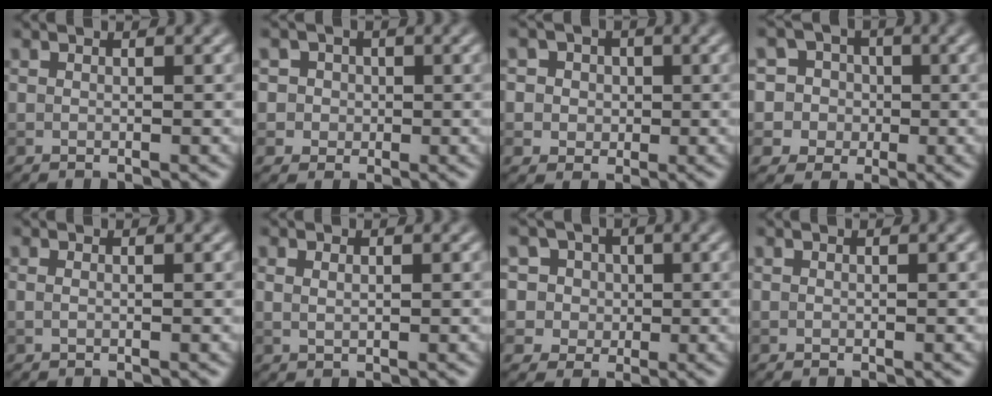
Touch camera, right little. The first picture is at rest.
{"total": 3.7, "force": [0.9, 3.5, 1.1], "torque": [-0.001, 0.021, 0.002]}
{"total": 5.6, "force": [1.9, 4.9, 2.0], "torque": [-0.026, 0.025, 0.009]}
{"total": 7.2, "force": [1.4, 6.9, 1.8], "torque": [-0.039, 0.040, 0.004]}
{"total": 0.5, "force": [0.1, 0.2, 0.5], "torque": [-0.011, -0.004, 0.000]}
{"total": 1.0, "force": [0.4, 0.6, 0.8], "torque": [-0.017, 0.000, 0.010]}
{"total": 7.1, "force": [2.9, 6.0, 2.5], "torque": [-0.033, 0.023, 0.019]}
{"total": 0.0}